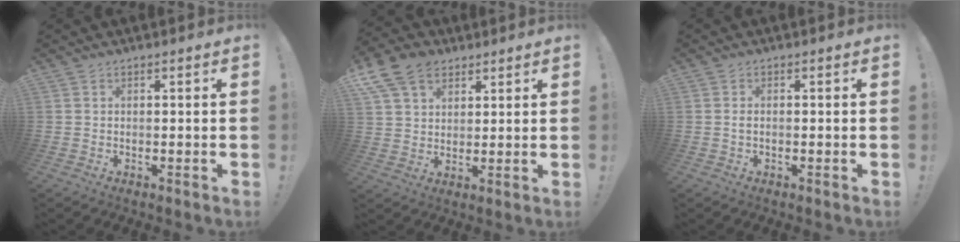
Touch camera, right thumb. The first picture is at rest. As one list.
[{"total": 12.3, "force": [6.7, 8.6, 5.7], "torque": [-0.093, -0.024, 0.133]}, {"total": 1.1, "force": [-0.5, 0.4, 0.9], "torque": [-0.024, 0.006, -0.007]}]